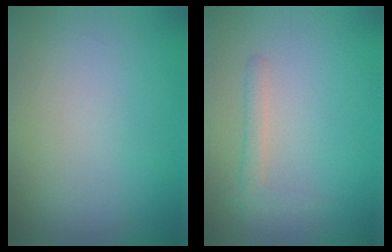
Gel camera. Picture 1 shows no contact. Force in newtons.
{"total": 0.9, "press": 0.9, "slide": 0.1}